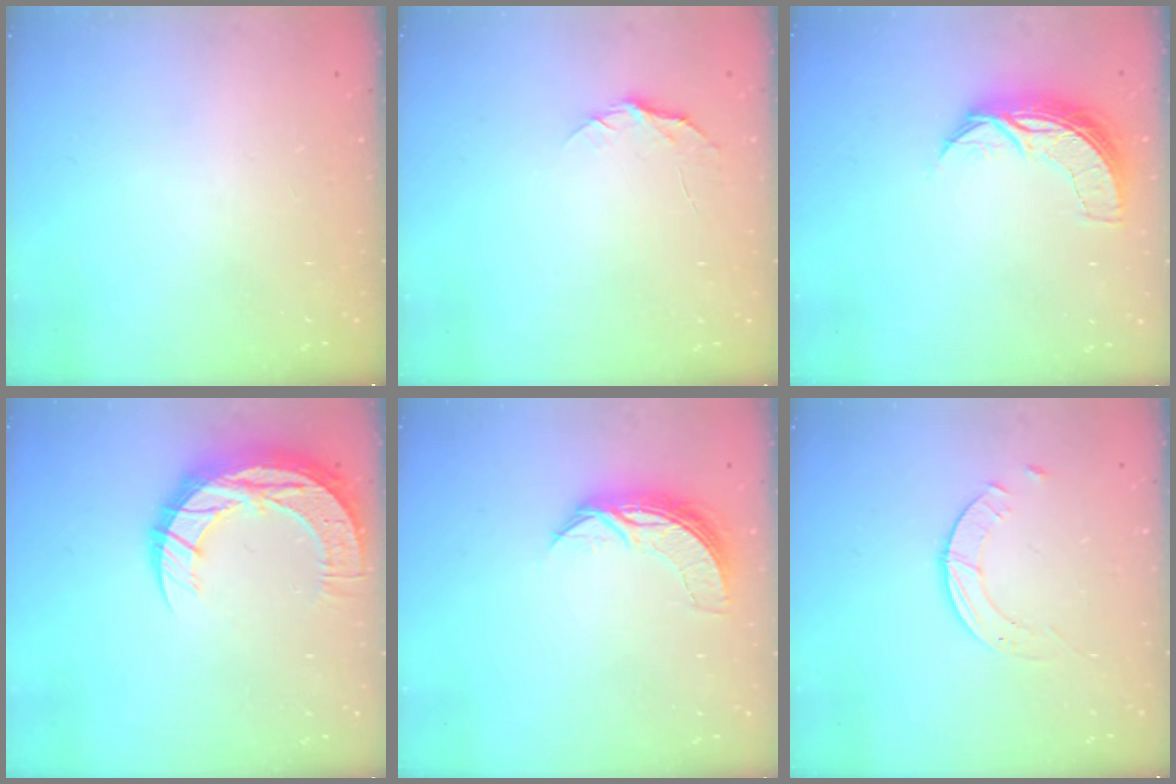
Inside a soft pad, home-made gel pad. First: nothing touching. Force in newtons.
{"total": 5.0, "press": 5.0, "slide": 0.6}
{"total": 7.9, "press": 7.9, "slide": 0.5}
{"total": 15.8, "press": 15.7, "slide": 1.1}
{"total": 7.7, "press": 7.7, "slide": 0.0}
{"total": 2.3, "press": 2.3, "slide": 0.3}